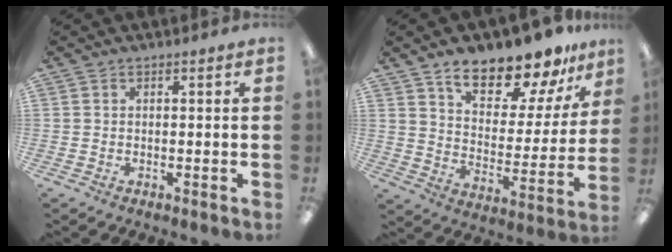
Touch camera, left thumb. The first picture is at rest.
{"total": 14.7, "force": [12.7, 4.6, 5.9], "torque": [-0.095, -0.094, 0.222]}